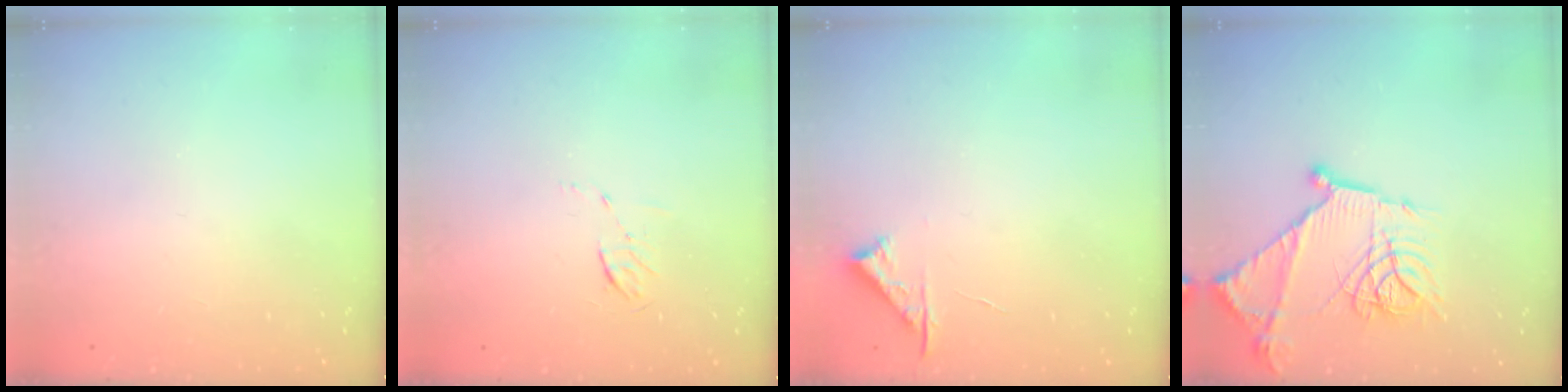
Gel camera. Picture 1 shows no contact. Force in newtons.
{"total": 4.0, "press": 3.7, "slide": 1.4}
{"total": 4.7, "press": 4.6, "slide": 0.6}
{"total": 16.5, "press": 16.4, "slide": 1.1}